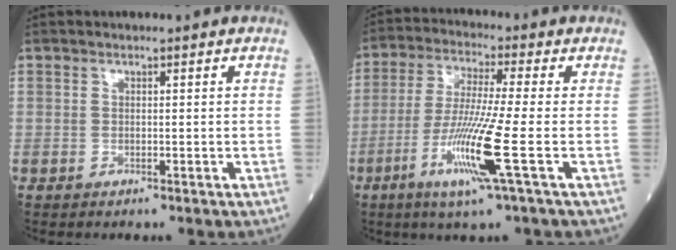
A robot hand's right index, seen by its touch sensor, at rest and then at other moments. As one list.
[{"total": 11.2, "force": [-3.9, -1.5, 10.4], "torque": [-0.209, -0.025, -0.078]}]